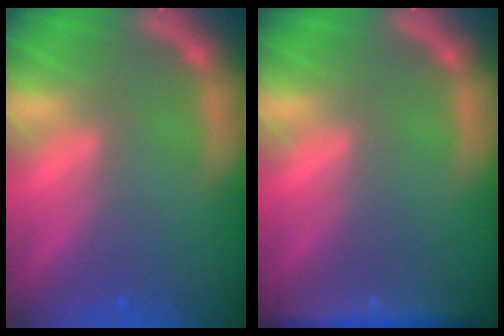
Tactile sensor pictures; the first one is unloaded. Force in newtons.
{"total": 3.5}